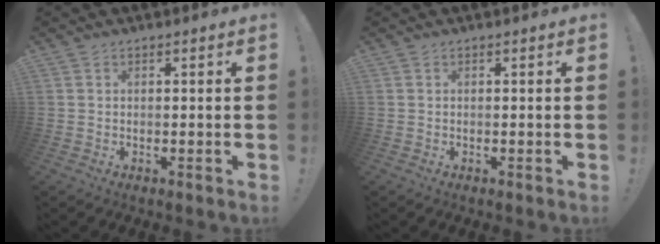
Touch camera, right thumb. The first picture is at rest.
{"total": 0.0}